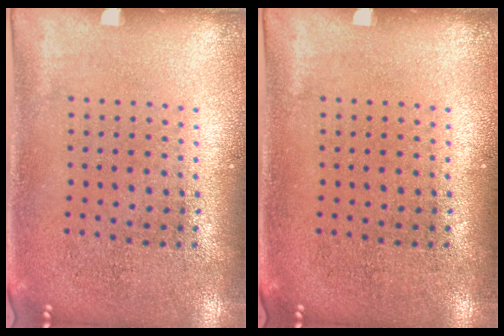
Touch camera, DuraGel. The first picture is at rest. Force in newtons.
{"total": 0.0}